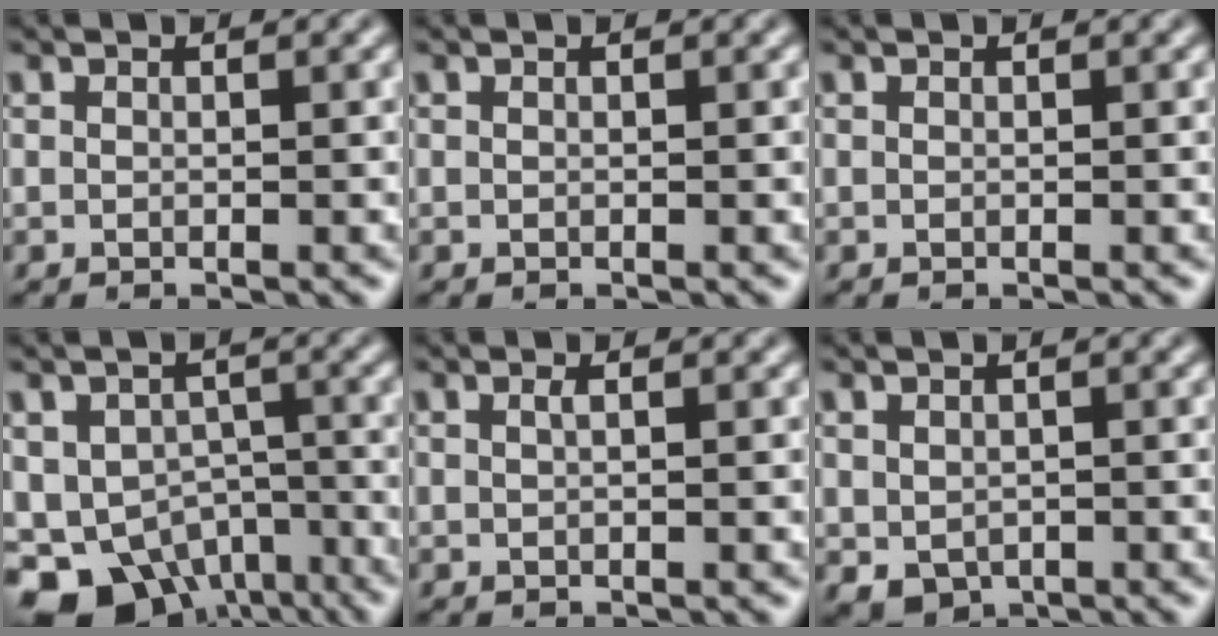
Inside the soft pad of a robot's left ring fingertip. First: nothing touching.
{"total": 0.0}
{"total": 0.0}
{"total": 10.5, "force": [-6.4, 6.9, 4.7], "torque": [-0.074, -0.019, -0.094]}
{"total": 0.6, "force": [0.2, 0.1, 0.5], "torque": [-0.009, 0.004, 0.002]}
{"total": 2.0, "force": [-0.5, 1.6, 1.1], "torque": [-0.021, -0.012, -0.002]}